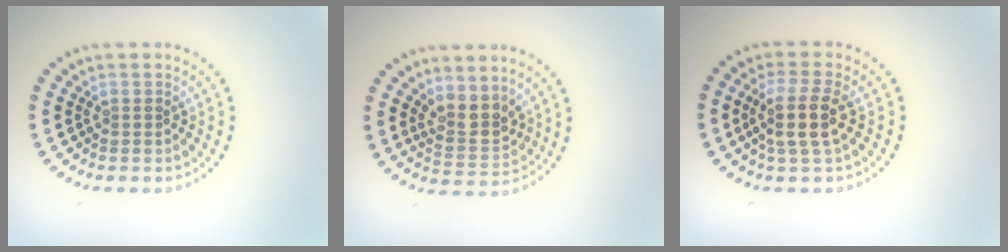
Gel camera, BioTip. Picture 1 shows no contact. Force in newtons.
{"total": 3.2, "press": 2.9, "slide": 1.5}
{"total": 3.4, "press": 3.0, "slide": 1.5}